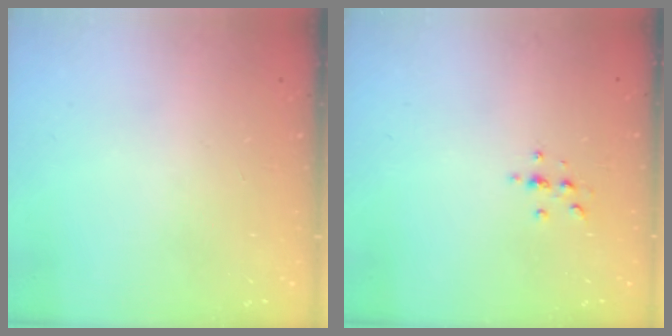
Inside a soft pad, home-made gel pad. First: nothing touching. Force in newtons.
{"total": 2.2, "press": 2.1, "slide": 0.2}